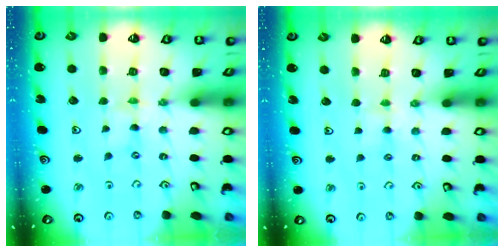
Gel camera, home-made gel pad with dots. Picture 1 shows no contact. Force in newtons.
{"total": 3.7, "press": 3.7, "slide": 0.7}